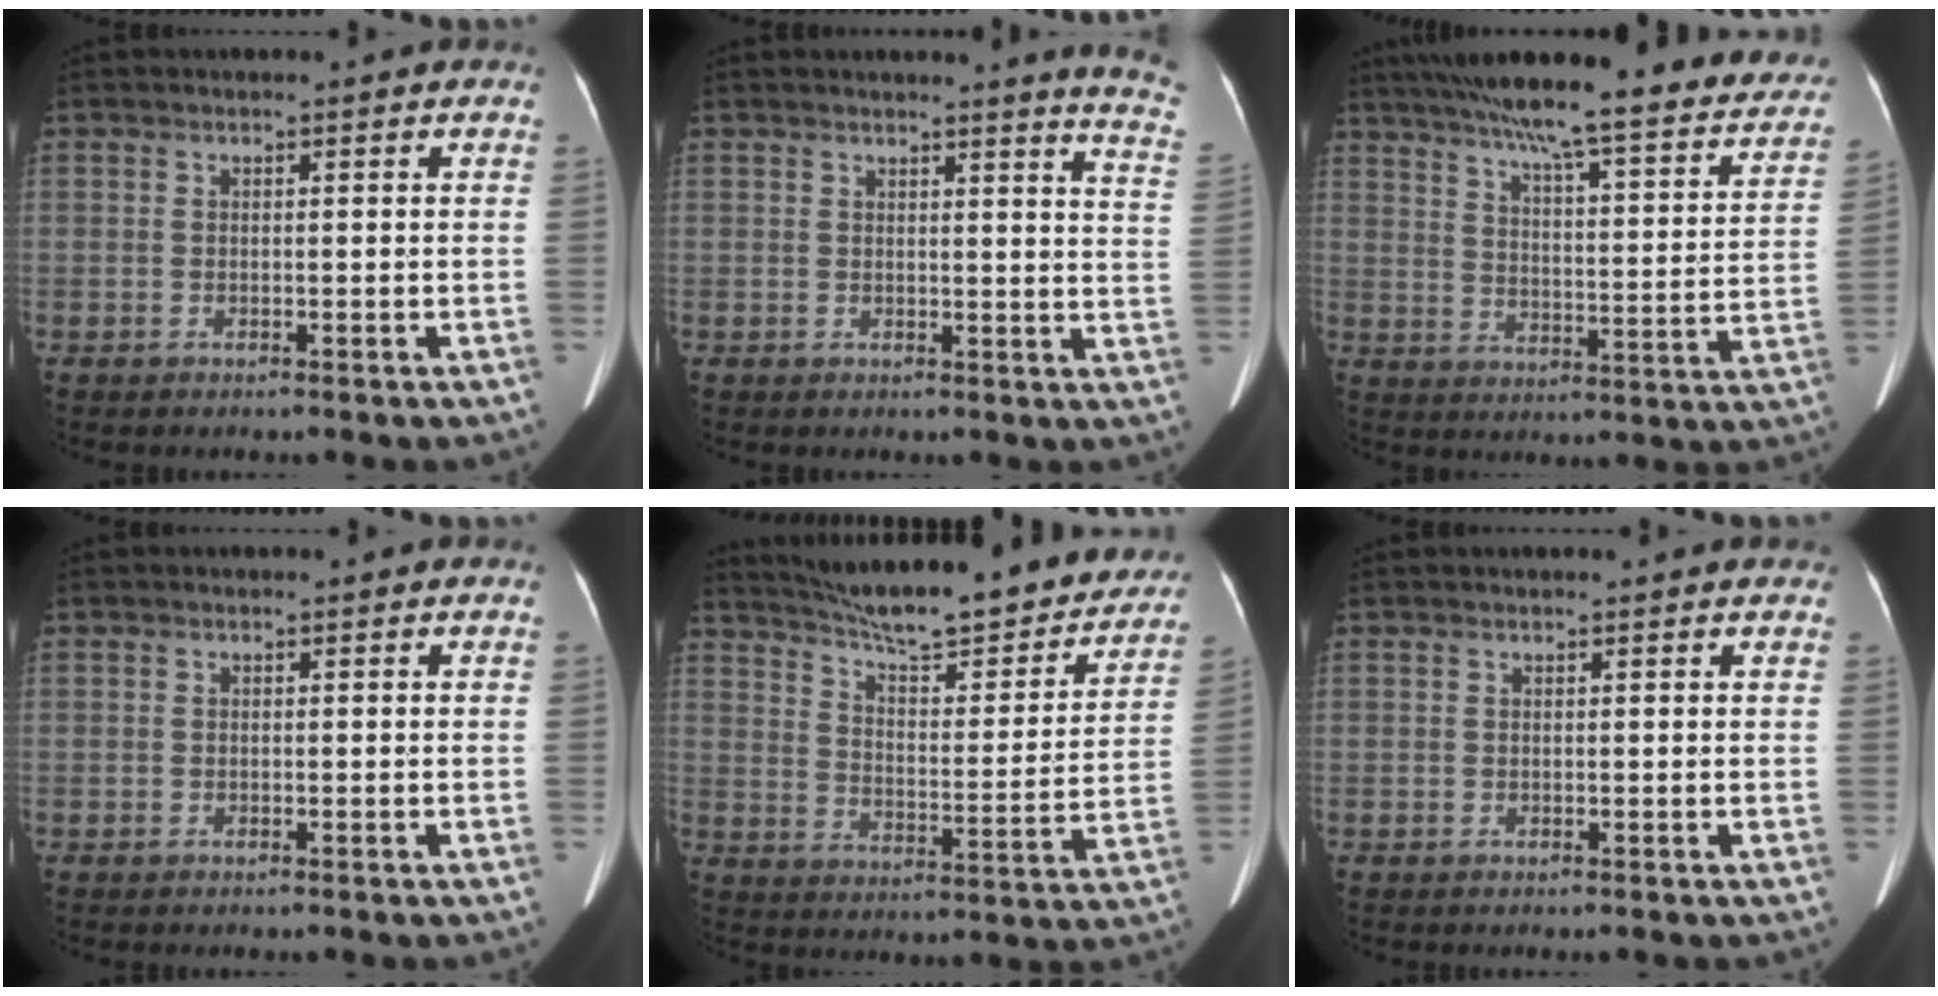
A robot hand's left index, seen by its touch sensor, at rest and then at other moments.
{"total": 8.8, "force": [8.2, -0.6, 3.1], "torque": [-0.020, -0.073, 0.056]}
{"total": 29.5, "force": [25.1, 4.1, 15.0], "torque": [-0.227, -0.037, 0.320]}
{"total": 0.0}
{"total": 26.1, "force": [22.8, 4.9, 11.8], "torque": [-0.180, -0.027, 0.303]}
{"total": 3.3, "force": [3.1, 0.7, 1.0], "torque": [-0.015, 0.013, 0.019]}